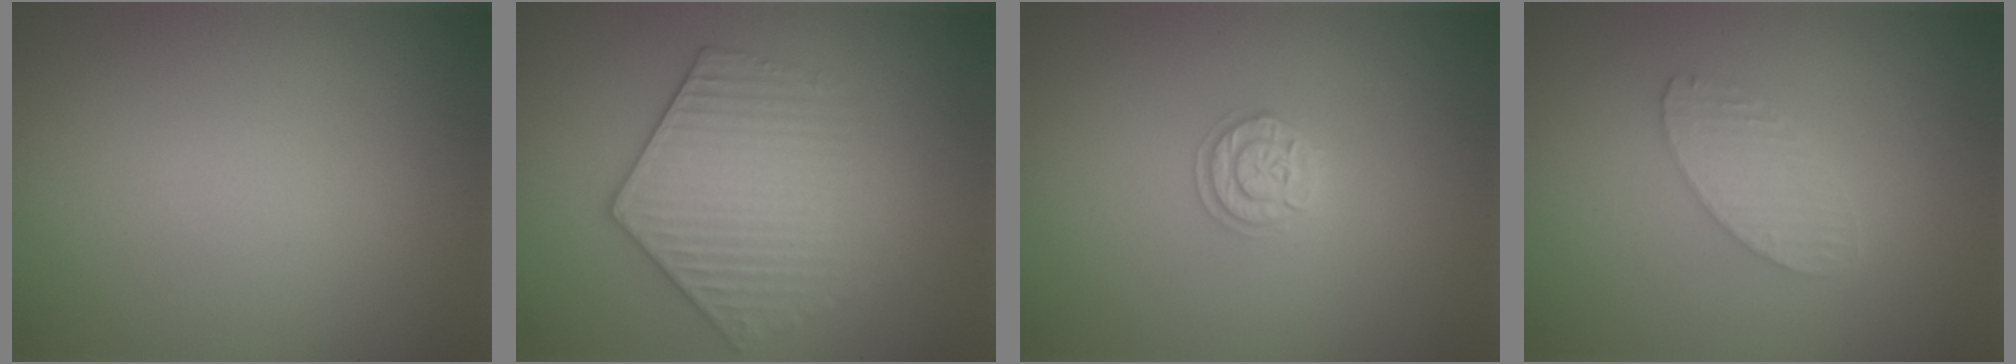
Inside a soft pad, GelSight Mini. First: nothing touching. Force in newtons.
{"total": 4.5, "press": 3.9, "slide": 2.4}
{"total": 2.0, "press": 1.9, "slide": 0.3}
{"total": 2.3, "press": 2.3, "slide": 0.2}